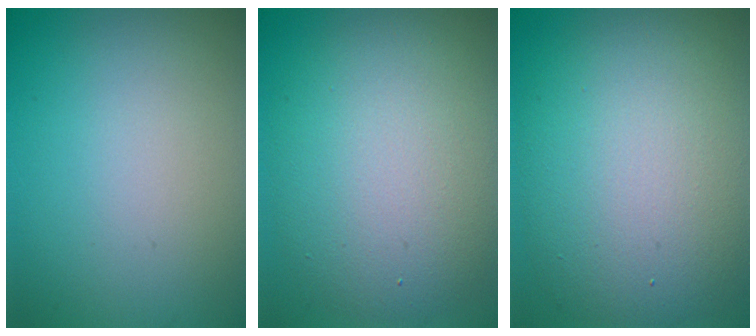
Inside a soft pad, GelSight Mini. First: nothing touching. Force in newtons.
{"total": 8.9, "press": 8.9, "slide": 0.3}
{"total": 11.0, "press": 11.0, "slide": 0.2}